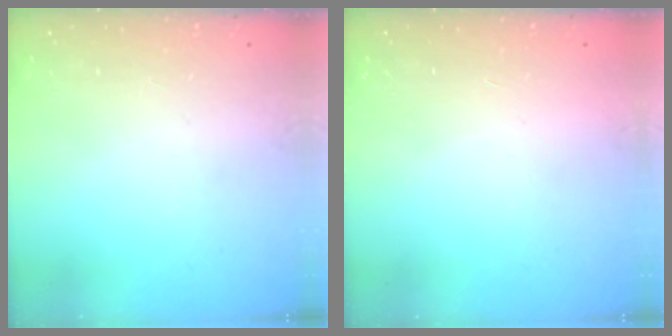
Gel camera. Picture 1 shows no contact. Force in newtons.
{"total": 1.5, "press": 1.5, "slide": 0.1}